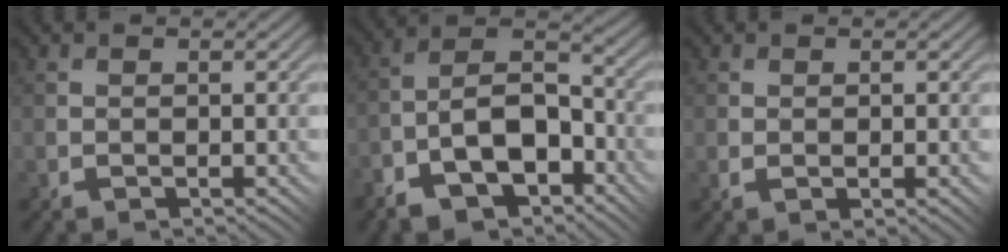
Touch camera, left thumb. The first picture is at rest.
{"total": 11.1, "force": [-6.4, 5.3, 7.4], "torque": [-0.134, -0.002, -0.124]}
{"total": 1.9, "force": [-0.5, 0.8, 1.7], "torque": [-0.031, -0.006, -0.003]}